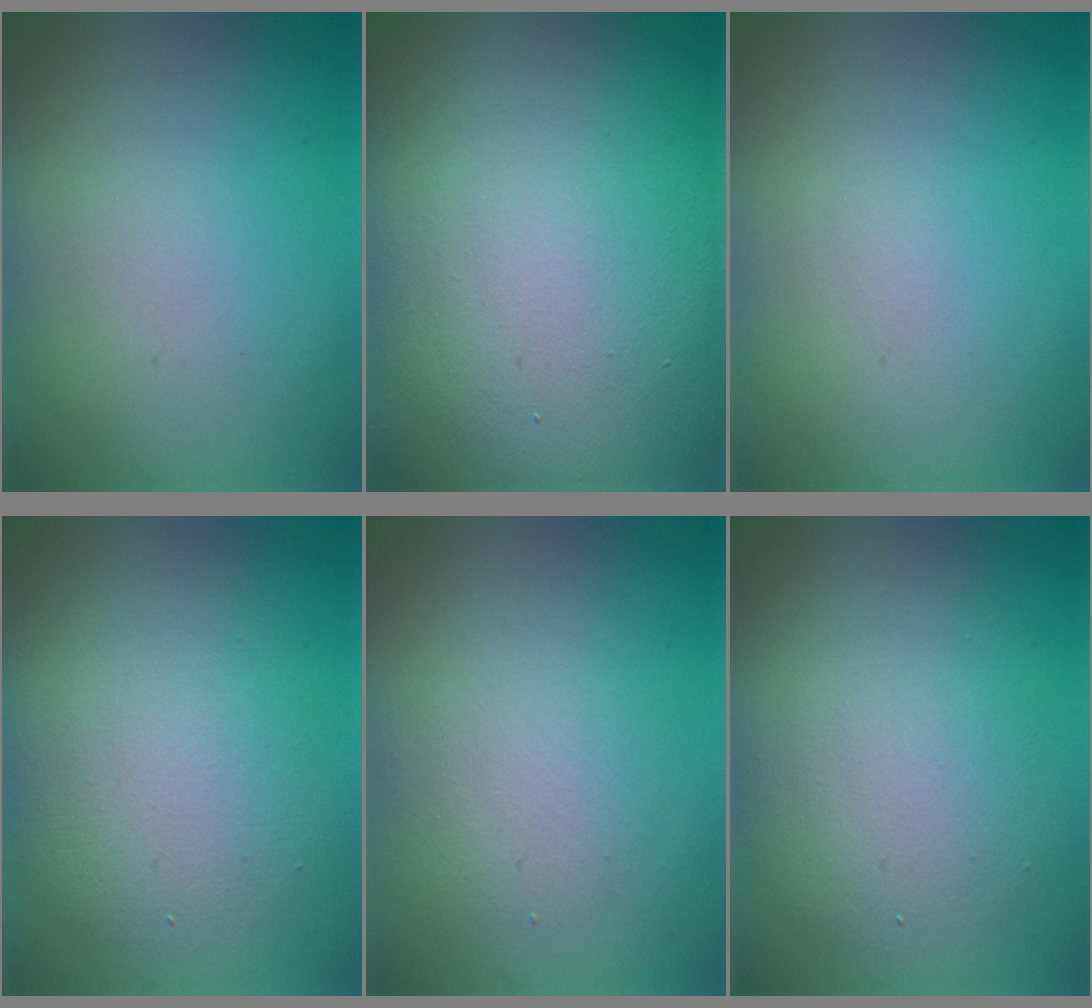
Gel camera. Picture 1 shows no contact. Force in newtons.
{"total": 23.7, "press": 23.6, "slide": 1.3}
{"total": 0.0}
{"total": 5.7, "press": 5.7, "slide": 0.2}
{"total": 2.9, "press": 2.8, "slide": 0.2}
{"total": 5.6, "press": 5.6, "slide": 0.5}